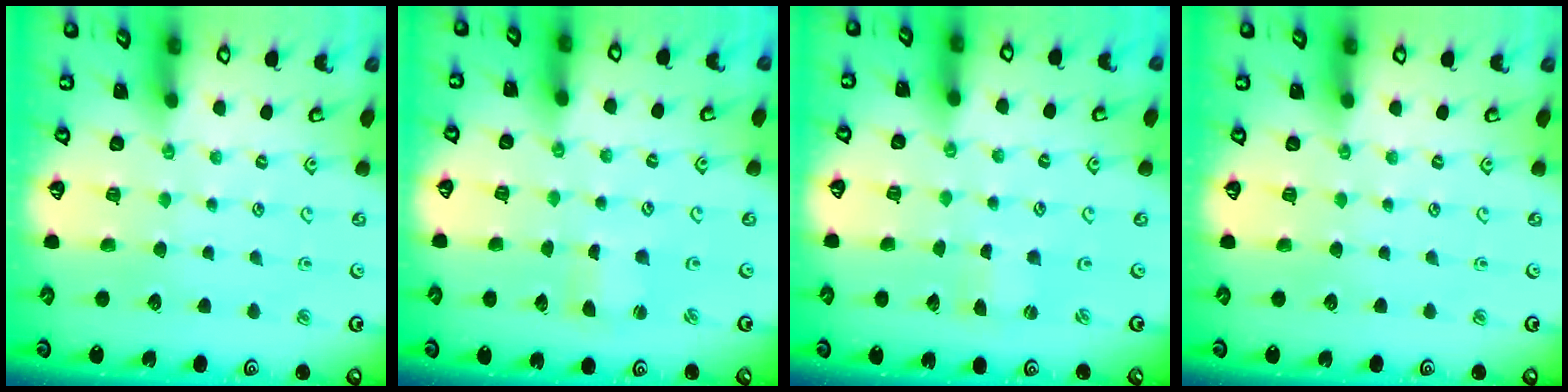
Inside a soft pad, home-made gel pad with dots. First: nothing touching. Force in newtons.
{"total": 1.5, "press": 1.5, "slide": 0.1}
{"total": 0.7, "press": 0.7, "slide": 0.2}
{"total": 0.0}